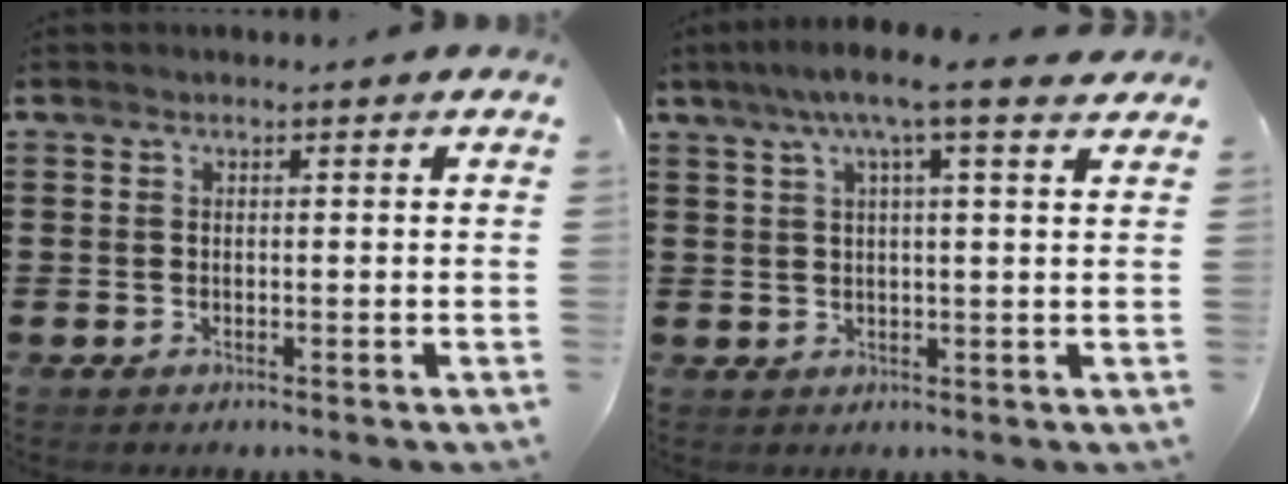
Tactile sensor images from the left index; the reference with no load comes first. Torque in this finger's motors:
{"motor_torque": [0.34, 0.33, 0.45, 0.13]}